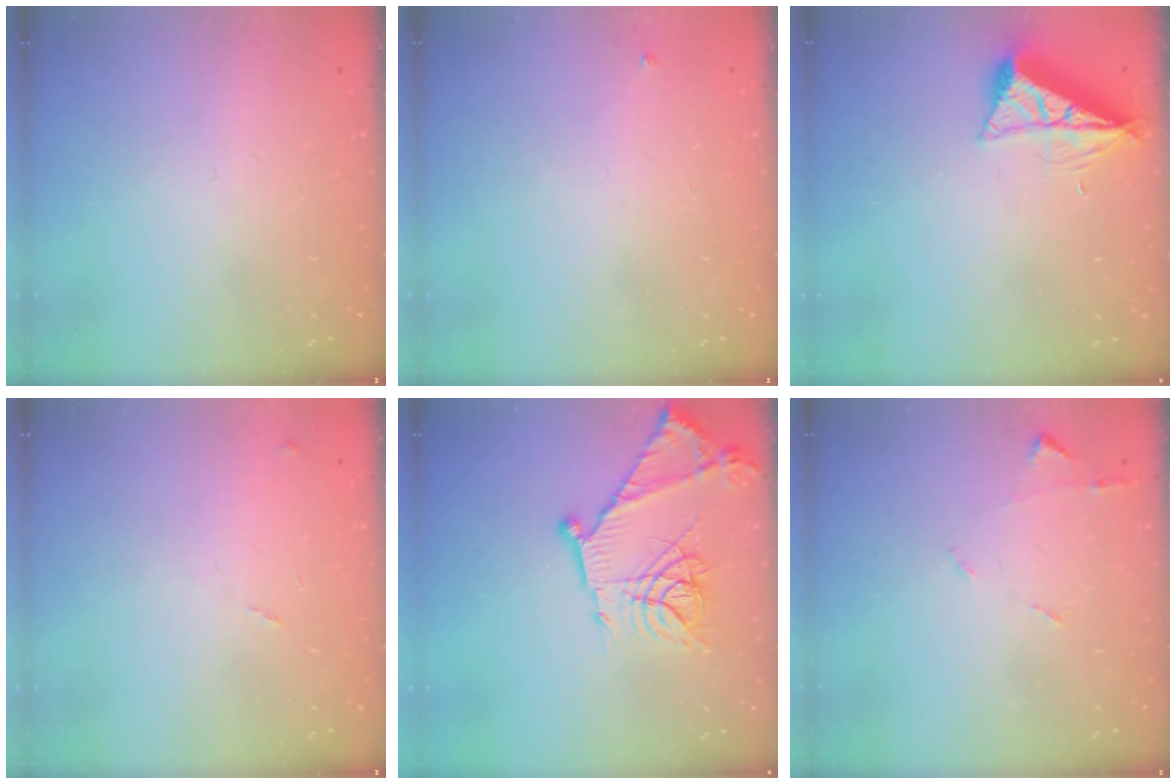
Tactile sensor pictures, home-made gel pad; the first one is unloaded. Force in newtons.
{"total": 2.7, "press": 2.7, "slide": 0.4}
{"total": 7.7, "press": 7.6, "slide": 0.8}
{"total": 6.8, "press": 6.8, "slide": 0.6}
{"total": 16.5, "press": 16.4, "slide": 1.1}
{"total": 5.6, "press": 5.6, "slide": 0.8}